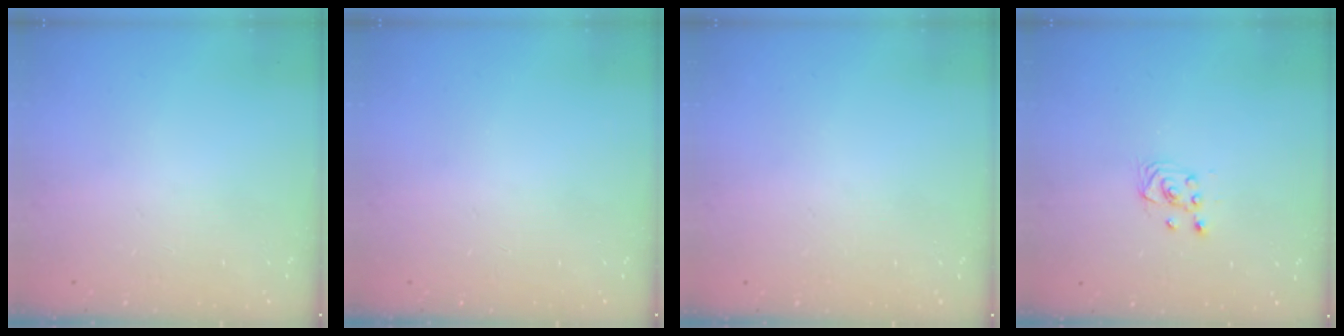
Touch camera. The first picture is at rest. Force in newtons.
{"total": 0.0}
{"total": 0.0}
{"total": 2.5, "press": 2.2, "slide": 1.1}